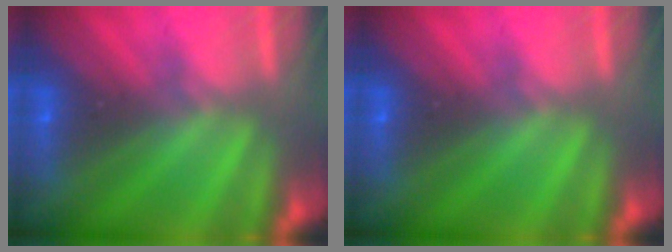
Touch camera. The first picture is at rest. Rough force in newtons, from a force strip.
{"total": 0.0}